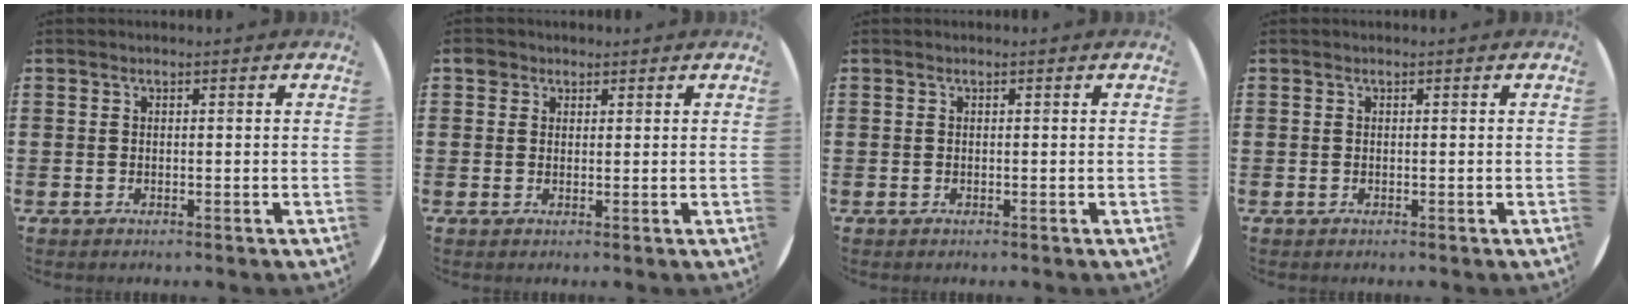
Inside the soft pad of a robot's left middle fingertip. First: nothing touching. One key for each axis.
{"total": 2.0, "fx": 1.5, "fy": 1.3, "fz": 0.3, "tx": 0.001, "ty": 0.002, "tz": 0.027}
{"total": 0.0}
{"total": 0.0}